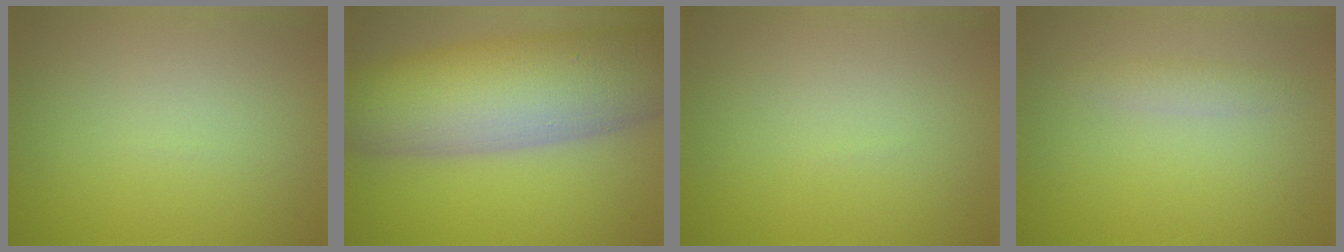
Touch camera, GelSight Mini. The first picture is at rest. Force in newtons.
{"total": 13.8, "press": 13.8, "slide": 0.7}
{"total": 0.0}
{"total": 1.3, "press": 1.3, "slide": 0.0}